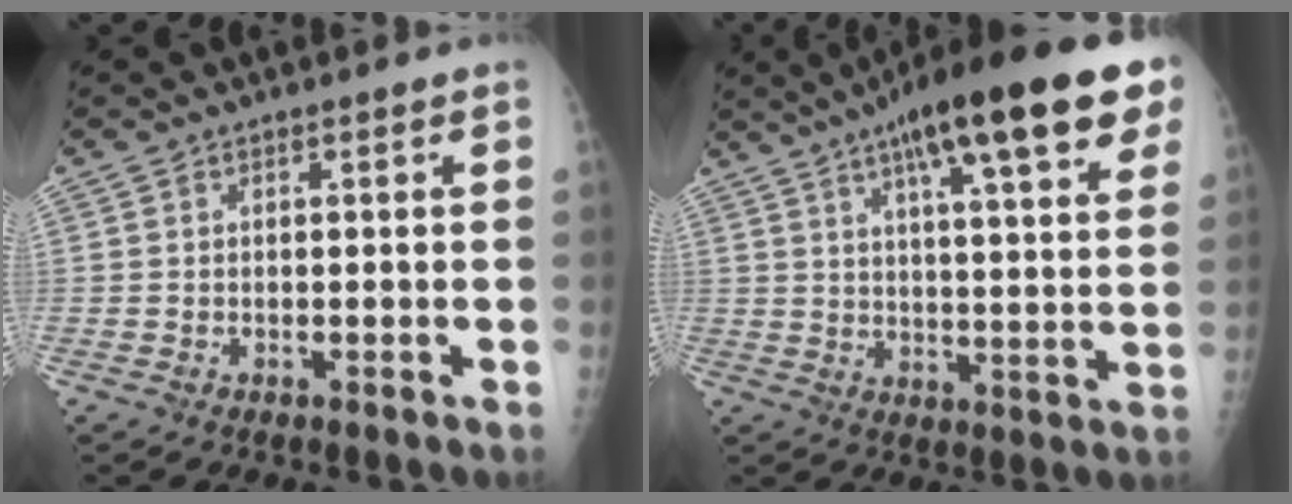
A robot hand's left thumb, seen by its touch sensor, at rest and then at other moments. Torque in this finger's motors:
{"motor_torque": [0.58, 0.80, 1.89, -0.88, 0.17]}